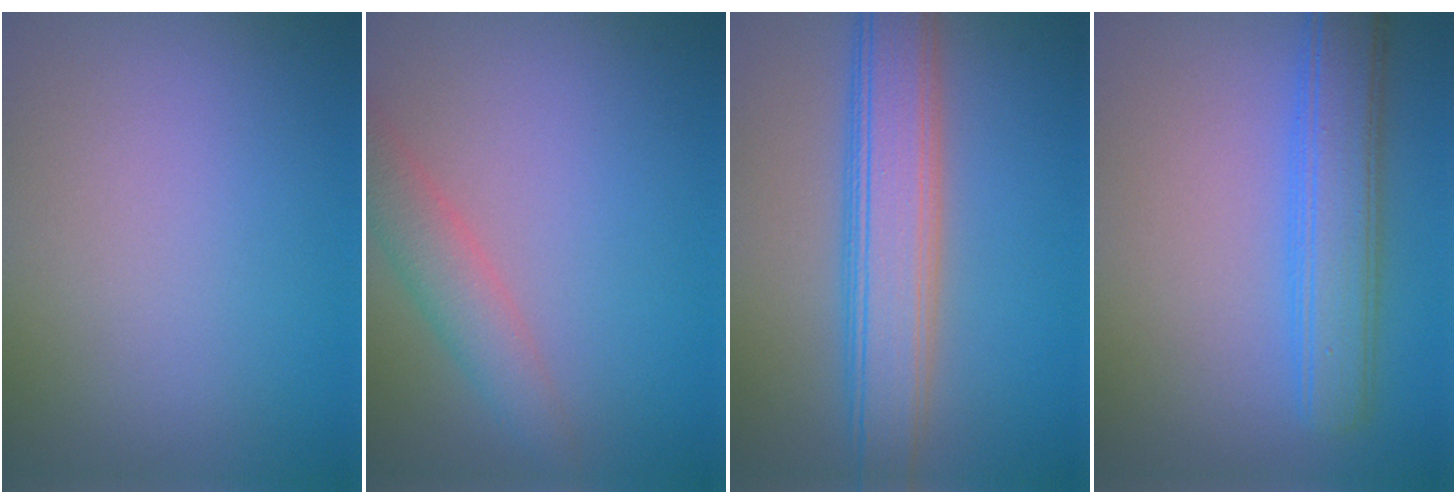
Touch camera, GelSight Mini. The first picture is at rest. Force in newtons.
{"total": 2.9, "press": 2.9, "slide": 0.2}
{"total": 6.1, "press": 6.1, "slide": 0.4}
{"total": 5.1, "press": 5.1, "slide": 0.2}